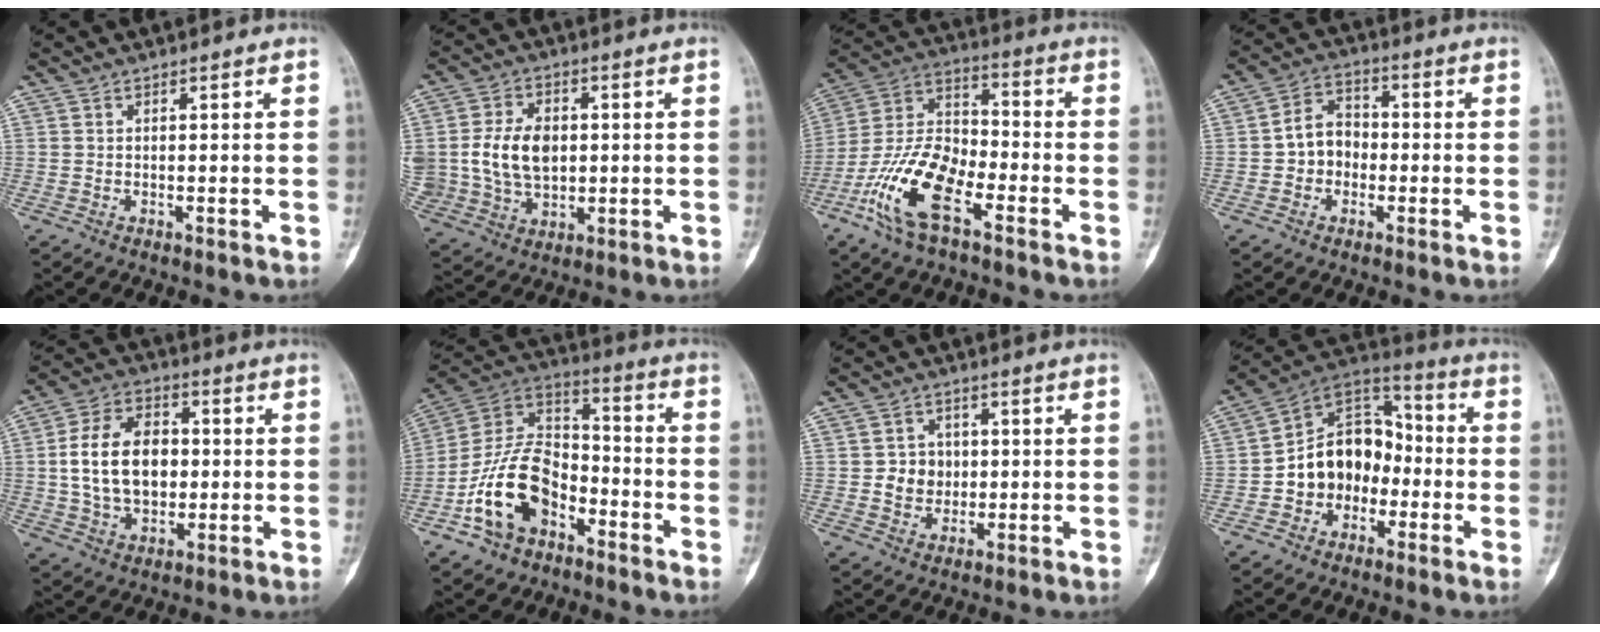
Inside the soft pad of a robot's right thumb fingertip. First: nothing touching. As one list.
[{"total": 13.6, "force": [0.9, 9.8, 9.4], "torque": [-0.169, 0.003, 0.031]}, {"total": 16.5, "force": [-7.9, 7.4, 12.5], "torque": [-0.247, 0.046, -0.156]}, {"total": 7.3, "force": [-1.1, 6.0, 4.0], "torque": [-0.040, 0.028, -0.034]}, {"total": 15.1, "force": [0.6, 10.3, 11.0], "torque": [-0.173, 0.015, 0.011]}, {"total": 17.6, "force": [-7.5, 11.4, 11.1], "torque": [-0.182, 0.069, -0.143]}, {"total": 5.6, "force": [0.1, 5.1, 2.4], "torque": [-0.011, 0.005, 0.001]}, {"total": 14.5, "force": [-2.9, 11.3, 8.5], "torque": [-0.095, 0.057, -0.062]}]